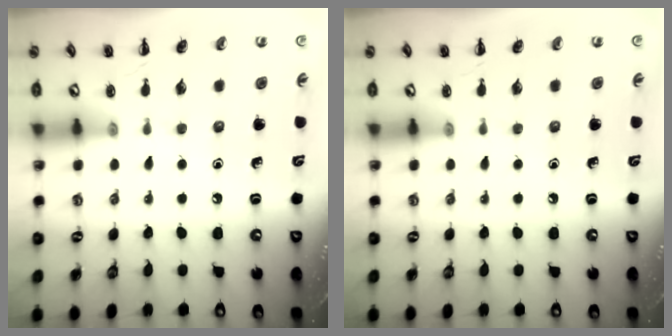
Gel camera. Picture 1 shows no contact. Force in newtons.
{"total": 0.0}